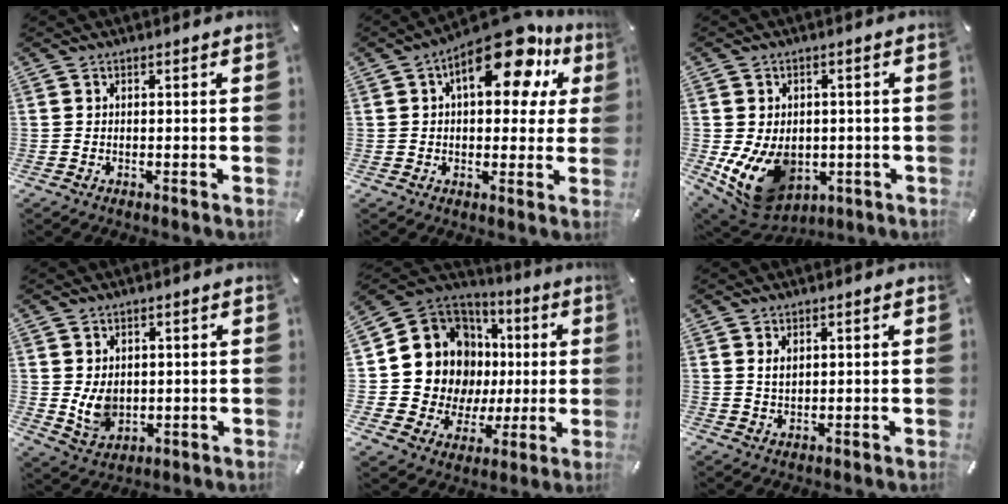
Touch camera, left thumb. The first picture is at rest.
{"total": 16.7, "force": [8.2, 7.7, 12.4], "torque": [-0.171, -0.037, 0.131]}
{"total": 12.6, "force": [-3.3, 9.6, 7.5], "torque": [-0.147, 0.002, -0.054]}
{"total": 6.5, "force": [0.8, 5.4, 3.5], "torque": [-0.072, -0.009, 0.011]}
{"total": 15.4, "force": [2.3, 14.1, 5.8], "torque": [-0.104, -0.043, 0.065]}
{"total": 2.2, "force": [1.0, 1.4, 1.4], "torque": [-0.031, 0.002, 0.018]}